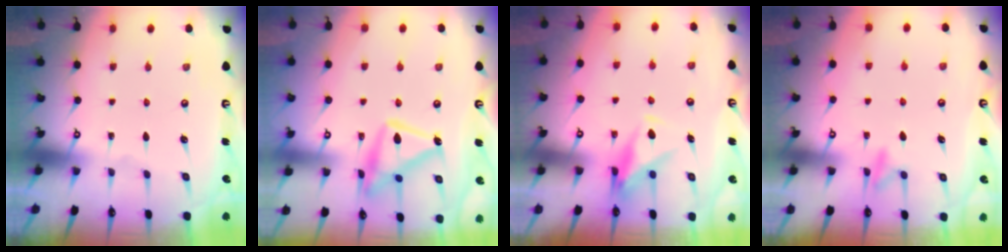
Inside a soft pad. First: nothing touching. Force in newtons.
{"total": 15.8, "press": 15.7, "slide": 1.3}
{"total": 9.9, "press": 9.9, "slide": 0.8}
{"total": 7.2, "press": 7.1, "slide": 0.6}